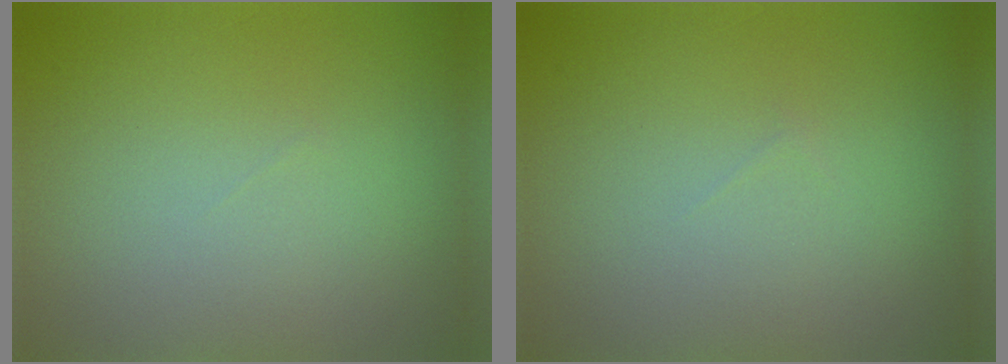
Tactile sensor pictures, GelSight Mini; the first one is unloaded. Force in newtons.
{"total": 0.0}